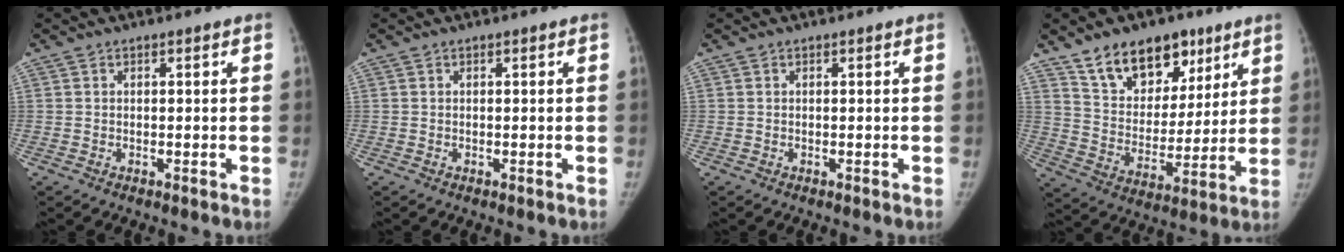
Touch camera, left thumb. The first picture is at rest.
{"total": 0.0}
{"total": 0.0}
{"total": 16.6, "force": [10.7, 10.3, 7.6], "torque": [-0.072, -0.050, 0.185]}